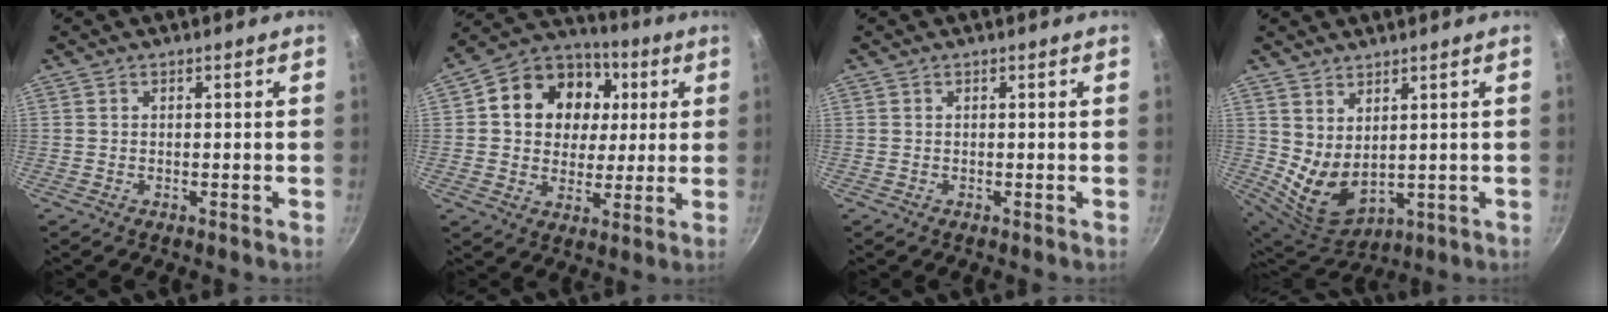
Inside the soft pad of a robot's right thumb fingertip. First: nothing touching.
{"total": 17.3, "force": [3.9, 14.1, 9.2], "torque": [-0.132, 0.014, 0.056]}
{"total": 0.0}
{"total": 8.2, "force": [2.8, 4.9, 5.9], "torque": [-0.095, -0.042, 0.074]}